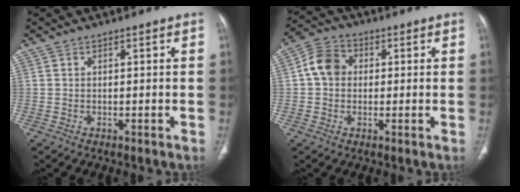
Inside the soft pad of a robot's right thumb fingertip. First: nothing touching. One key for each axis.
{"total": 6.8, "fx": 0.6, "fy": 5.6, "fz": 3.8, "tx": -0.062, "ty": 0.016, "tz": 0.003}